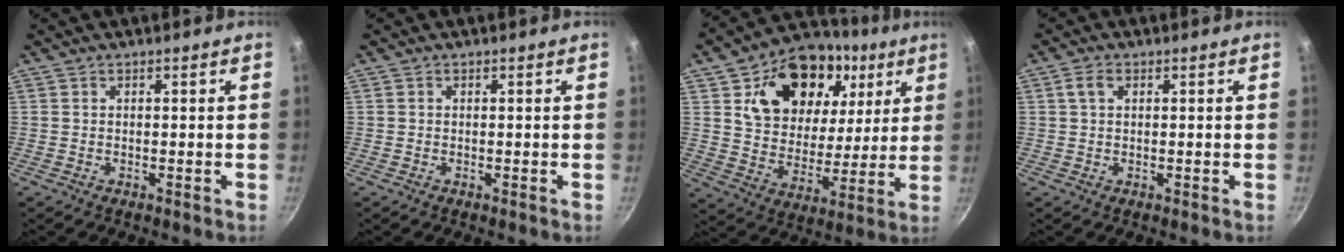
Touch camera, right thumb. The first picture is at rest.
{"total": 0.0}
{"total": 23.7, "force": [9.6, 16.2, 14.4], "torque": [-0.202, -0.021, 0.160]}
{"total": 2.5, "force": [0.8, 1.6, 1.7], "torque": [-0.029, 0.006, 0.014]}